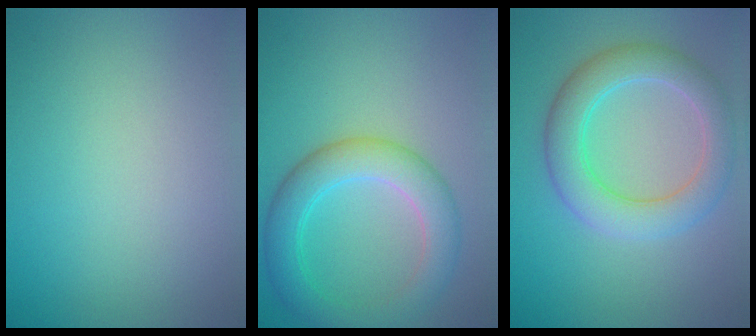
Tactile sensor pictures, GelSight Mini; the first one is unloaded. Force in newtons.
{"total": 5.2, "press": 5.2, "slide": 0.4}
{"total": 5.5, "press": 5.5, "slide": 0.3}